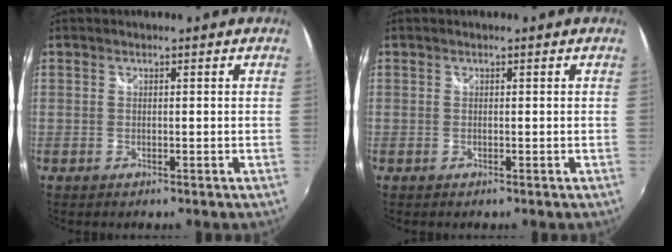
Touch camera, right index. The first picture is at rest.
{"total": 0.0}